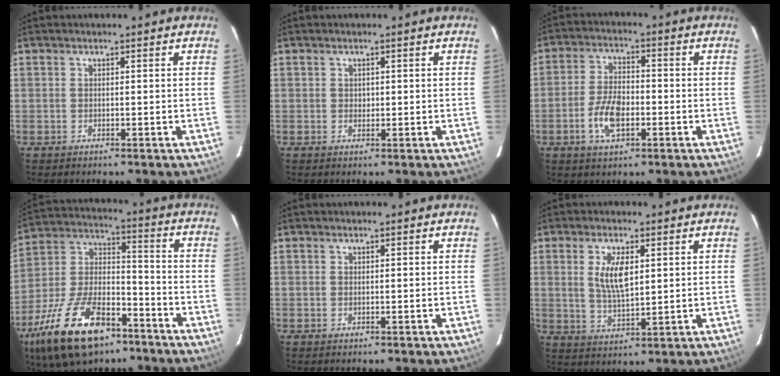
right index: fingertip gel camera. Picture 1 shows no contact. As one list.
[{"total": 1.0, "force": [0.2, 1.0, 0.2], "torque": [0.001, 0.002, 0.004]}, {"total": 8.0, "force": [-2.9, 4.1, 6.3], "torque": [-0.132, 0.003, -0.050]}, {"total": 23.1, "force": [-13.8, 11.0, 14.9], "torque": [-0.303, -0.004, -0.233]}, {"total": 0.0}, {"total": 6.9, "force": [1.9, 2.9, 6.0], "torque": [-0.112, -0.002, 0.041]}]